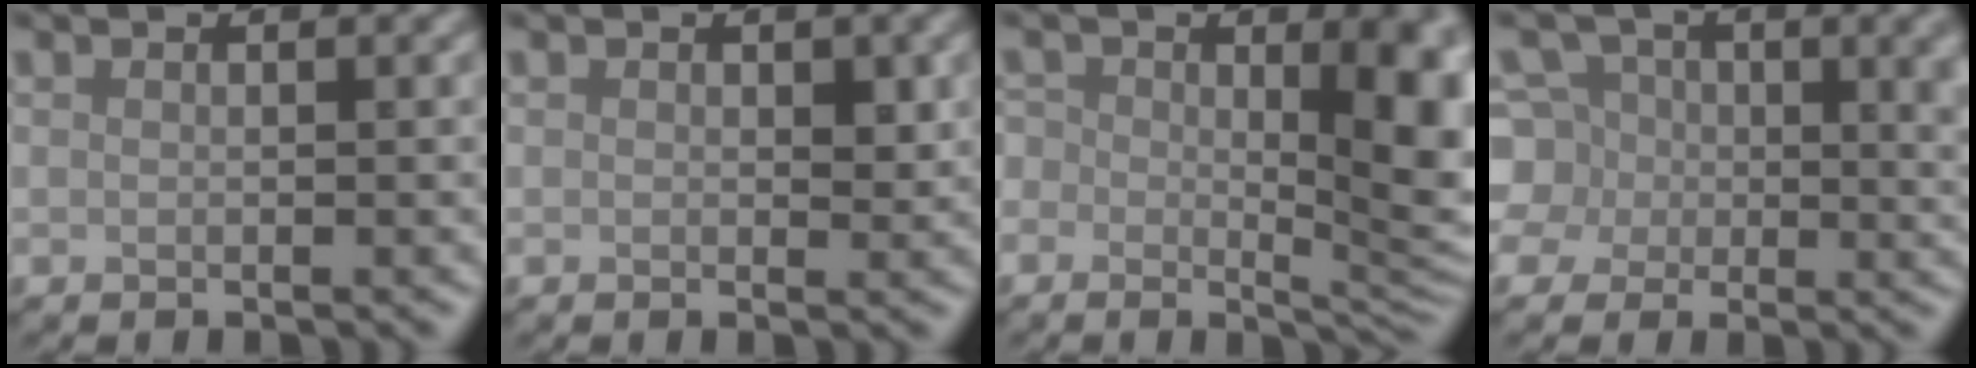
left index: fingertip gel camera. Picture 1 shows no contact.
{"total": 1.3, "force": [0.4, 0.7, 1.0], "torque": [-0.010, -0.006, 0.005]}
{"total": 9.7, "force": [-0.1, 5.1, 8.2], "torque": [-0.104, -0.003, -0.006]}
{"total": 8.3, "force": [1.4, 6.8, 4.5], "torque": [-0.070, 0.012, 0.006]}